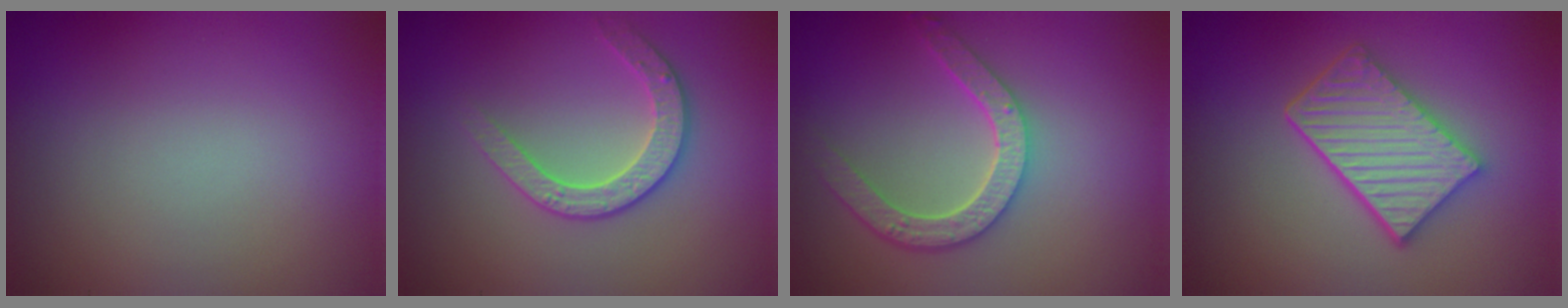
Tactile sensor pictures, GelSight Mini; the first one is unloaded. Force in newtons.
{"total": 2.8, "press": 2.8, "slide": 0.3}
{"total": 4.8, "press": 3.8, "slide": 2.9}
{"total": 5.5, "press": 4.3, "slide": 3.4}